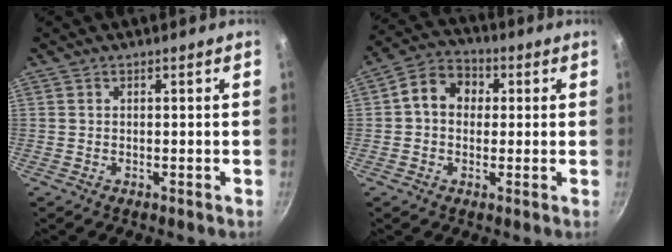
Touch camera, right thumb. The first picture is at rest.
{"total": 8.5, "force": [1.1, 6.9, 4.9], "torque": [-0.052, 0.020, -0.001]}